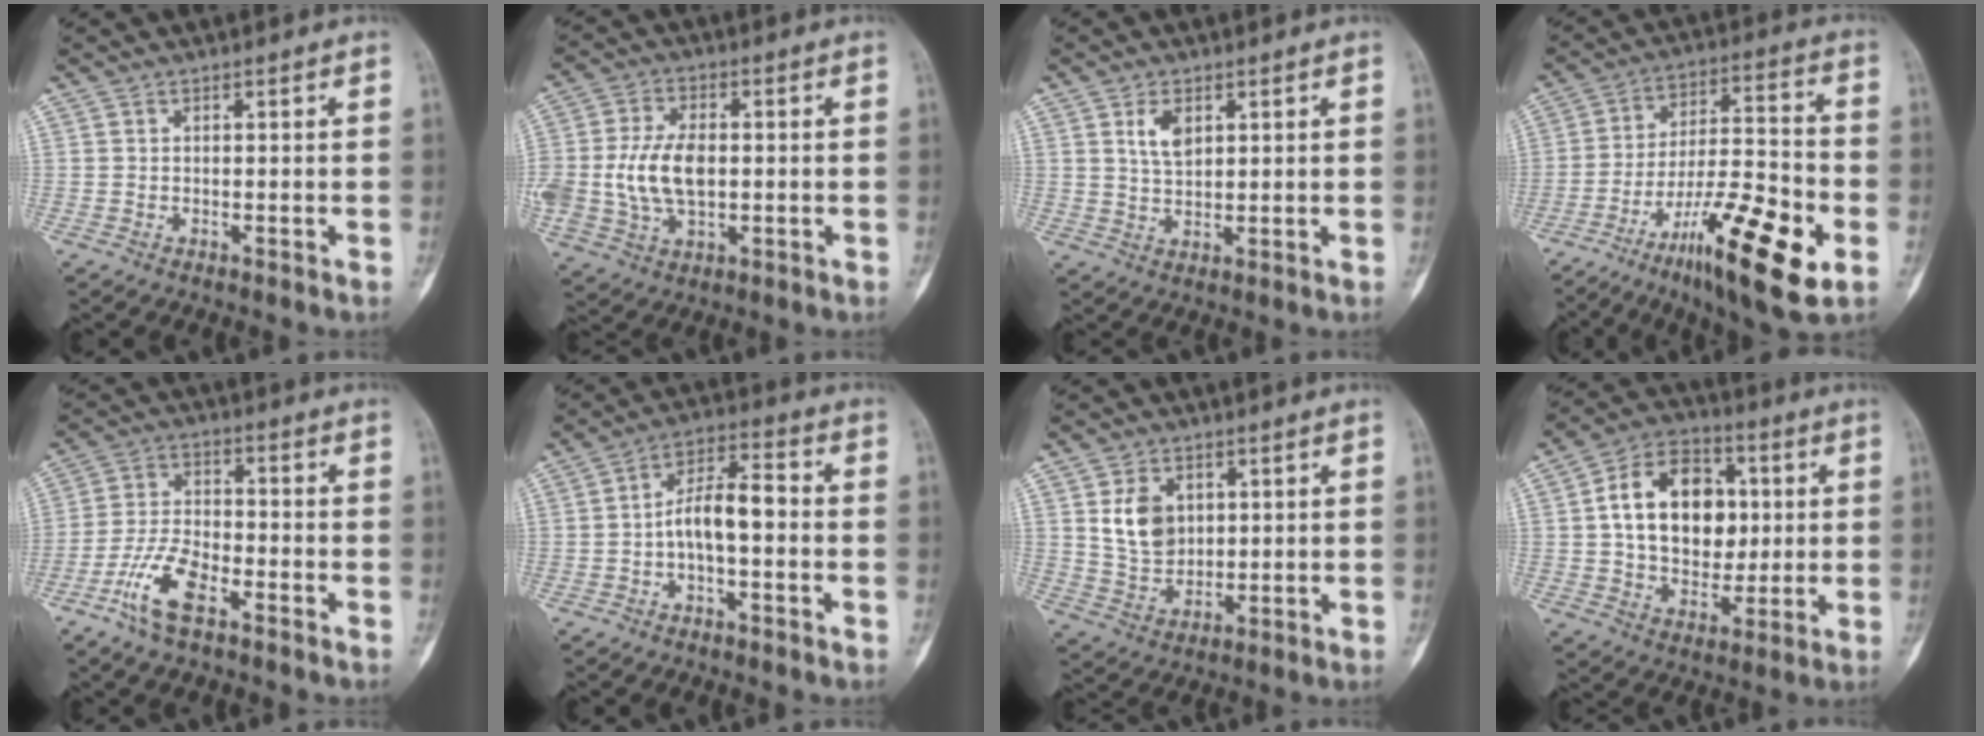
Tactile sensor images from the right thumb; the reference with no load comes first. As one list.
[{"total": 11.9, "force": [-0.2, 7.3, 9.3], "torque": [-0.184, 0.007, 0.003]}, {"total": 4.6, "force": [1.9, 2.6, 3.2], "torque": [-0.053, -0.009, 0.039]}, {"total": 21.1, "force": [-9.2, 5.3, 18.2], "torque": [-0.300, 0.043, -0.146]}, {"total": 9.4, "force": [-5.4, 3.7, 6.8], "torque": [-0.146, 0.024, -0.106]}, {"total": 8.6, "force": [-1.4, 3.8, 7.5], "torque": [-0.128, 0.042, -0.031]}, {"total": 8.1, "force": [2.4, 6.0, 4.8], "torque": [-0.061, -0.017, 0.053]}, {"total": 17.8, "force": [2.5, 12.6, 12.3], "torque": [-0.153, 0.011, 0.041]}]